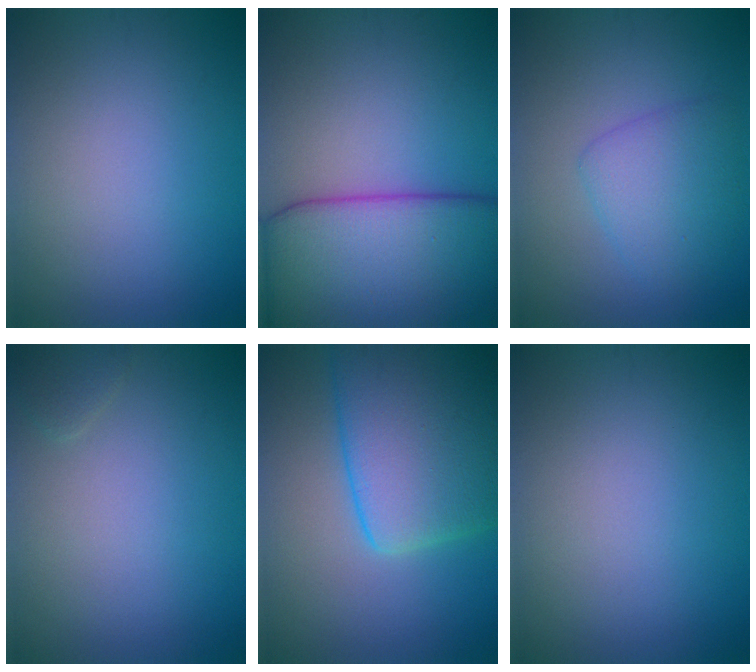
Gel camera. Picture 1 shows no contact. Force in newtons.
{"total": 14.0, "press": 14.0, "slide": 0.8}
{"total": 3.6, "press": 3.6, "slide": 0.1}
{"total": 0.8, "press": 0.8, "slide": 0.0}
{"total": 10.4, "press": 10.4, "slide": 0.4}
{"total": 0.0}